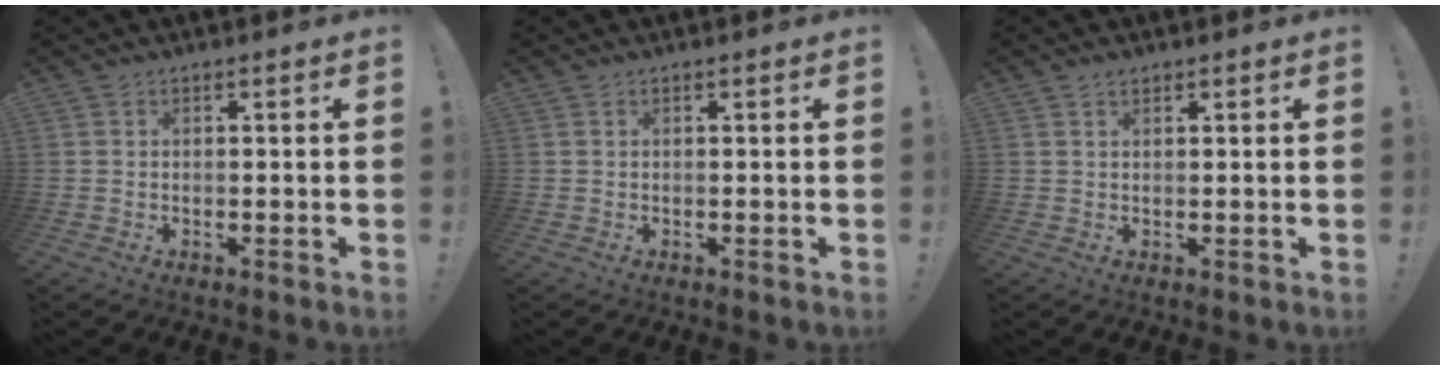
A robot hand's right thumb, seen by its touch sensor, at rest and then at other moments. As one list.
[{"total": 0.0}, {"total": 1.1, "force": [0.9, 0.6, 0.4], "torque": [-0.004, -0.002, 0.016]}]